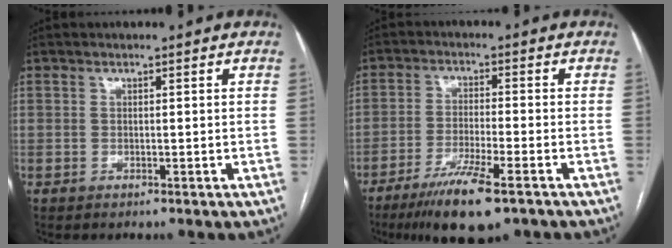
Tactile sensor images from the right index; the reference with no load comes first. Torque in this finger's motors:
{"motor_torque": [0.86, -0.41, 0.32, 0.11]}